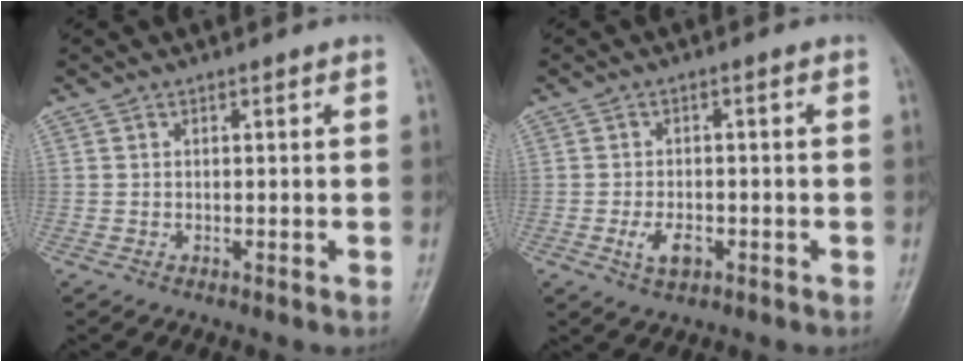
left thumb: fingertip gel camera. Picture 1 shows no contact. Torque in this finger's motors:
{"motor_torque": [-0.11, 0.86, 0.58, 0.30, 0.01]}